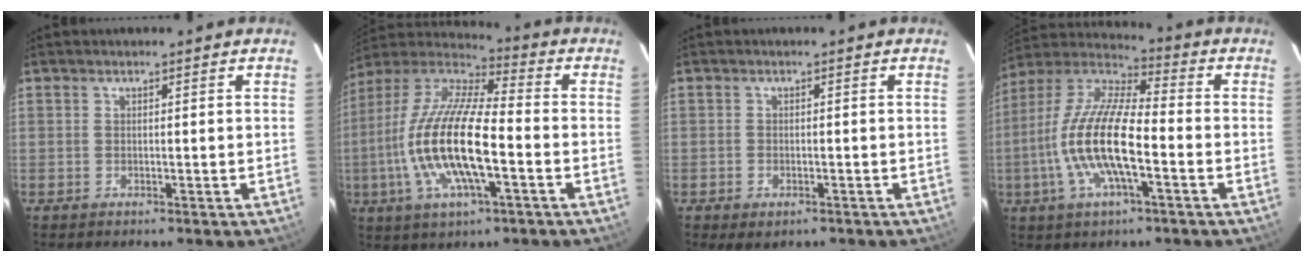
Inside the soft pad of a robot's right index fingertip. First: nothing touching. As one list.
[{"total": 19.5, "force": [-4.2, 5.5, 18.2], "torque": [-0.363, -0.008, -0.089]}, {"total": 2.7, "force": [-1.5, 1.8, 1.4], "torque": [-0.029, -0.008, -0.021]}, {"total": 16.5, "force": [-4.1, 4.7, 15.3], "torque": [-0.307, -0.002, -0.087]}]